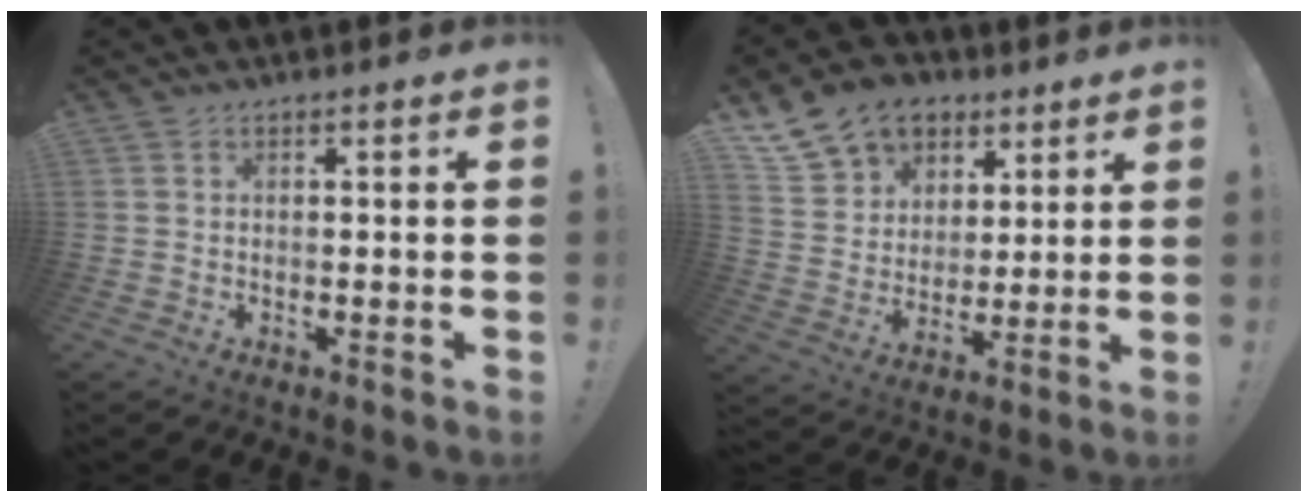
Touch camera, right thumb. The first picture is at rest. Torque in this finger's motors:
{"motor_torque": [0.53, 0.58, 0.41, 0.38, 0.00]}